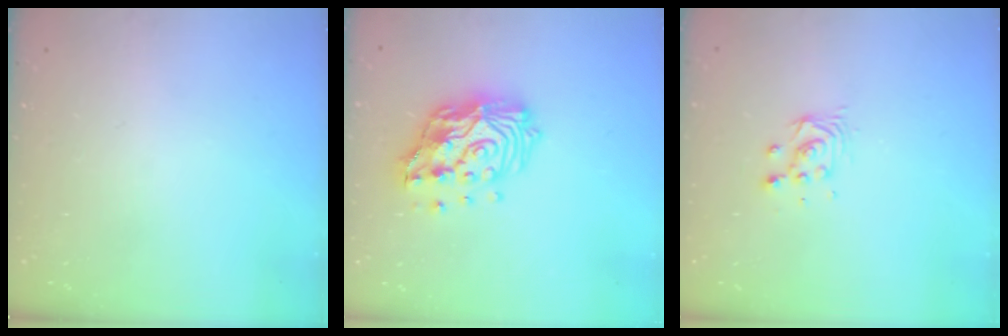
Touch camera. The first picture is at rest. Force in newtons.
{"total": 16.3, "press": 16.2, "slide": 1.6}
{"total": 3.9, "press": 3.9, "slide": 0.2}